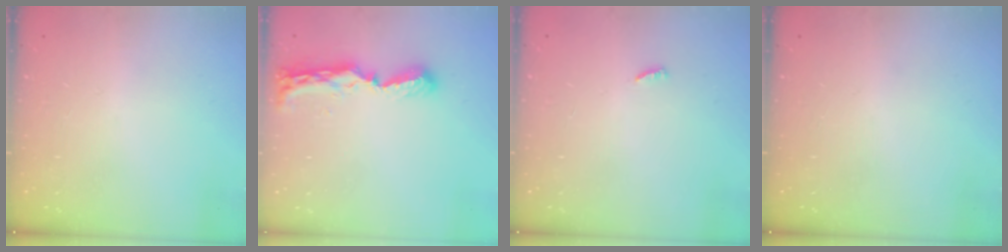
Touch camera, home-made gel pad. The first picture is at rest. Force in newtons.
{"total": 8.8, "press": 8.8, "slide": 0.3}
{"total": 1.9, "press": 1.9, "slide": 0.3}
{"total": 0.0}